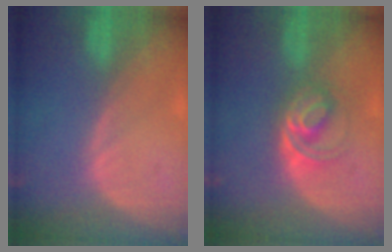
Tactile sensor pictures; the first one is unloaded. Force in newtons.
{"total": 5.0, "press": 4.9, "slide": 1.0}